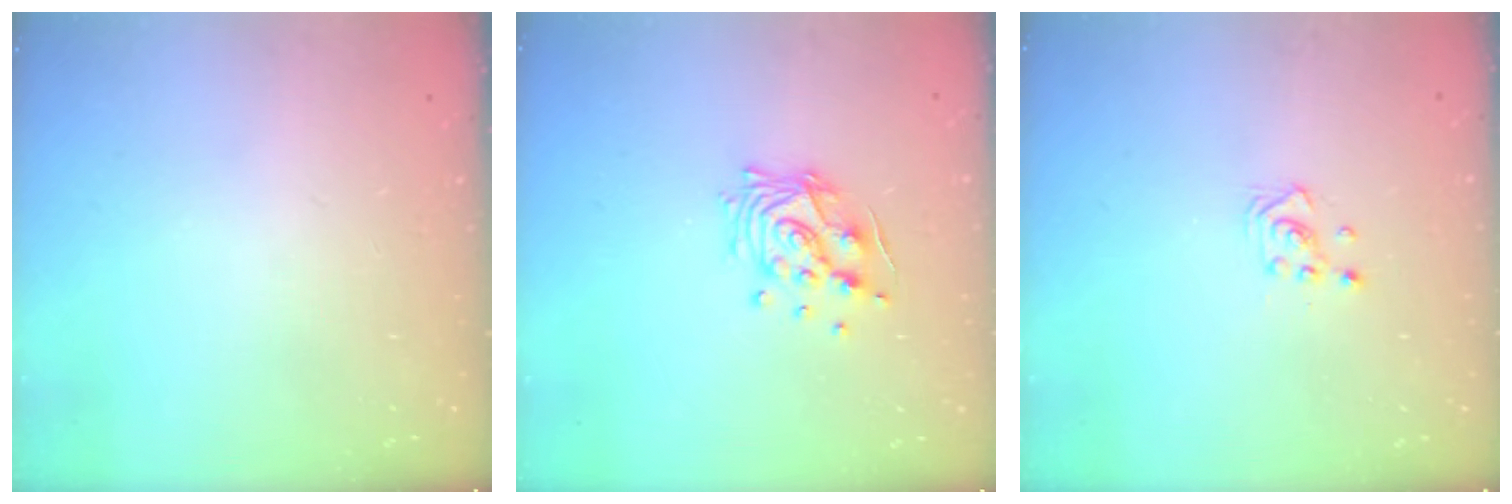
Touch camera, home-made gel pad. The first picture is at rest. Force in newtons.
{"total": 12.0, "press": 11.9, "slide": 1.2}
{"total": 2.8, "press": 2.8, "slide": 0.3}